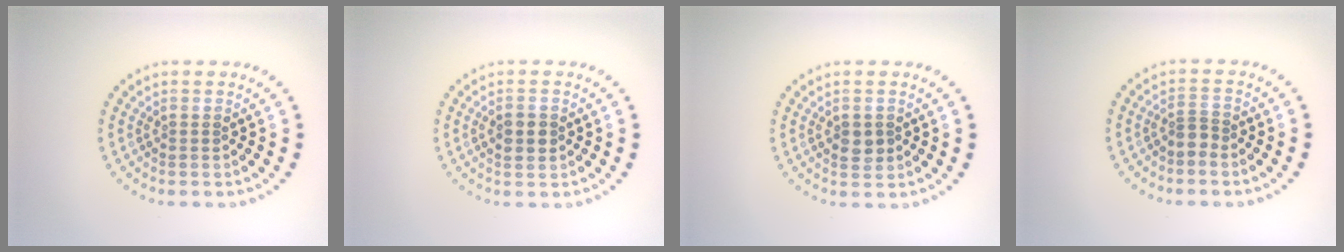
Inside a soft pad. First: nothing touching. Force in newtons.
{"total": 2.3, "press": 2.3, "slide": 0.1}
{"total": 1.6, "press": 1.6, "slide": 0.2}
{"total": 1.2, "press": 0.8, "slide": 0.9}